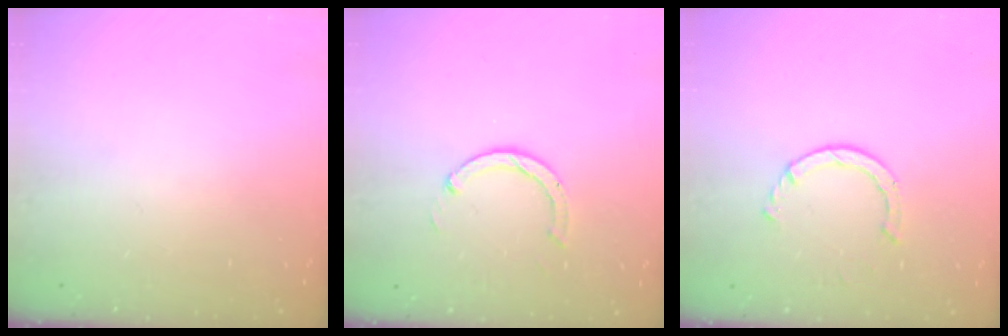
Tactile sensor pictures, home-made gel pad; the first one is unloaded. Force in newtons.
{"total": 3.0, "press": 3.0, "slide": 0.3}
{"total": 2.9, "press": 2.9, "slide": 0.4}